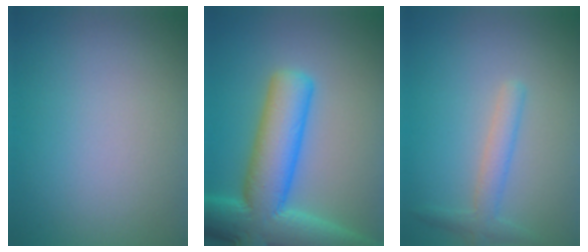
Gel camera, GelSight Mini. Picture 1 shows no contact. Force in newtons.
{"total": 11.2, "press": 11.2, "slide": 0.7}
{"total": 2.3, "press": 2.3, "slide": 0.0}